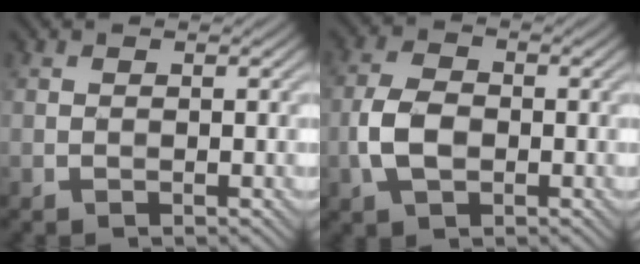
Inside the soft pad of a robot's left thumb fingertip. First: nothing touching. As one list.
[{"total": 5.2, "force": [-1.2, 3.2, 3.9], "torque": [-0.092, -0.002, -0.030]}]